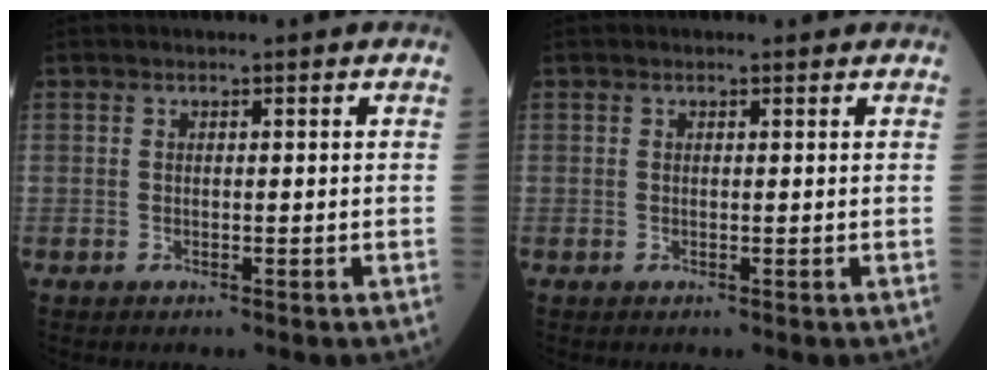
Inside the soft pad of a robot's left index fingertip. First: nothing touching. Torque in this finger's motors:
{"motor_torque": [-0.07, -0.05, 0.18, 0.03]}